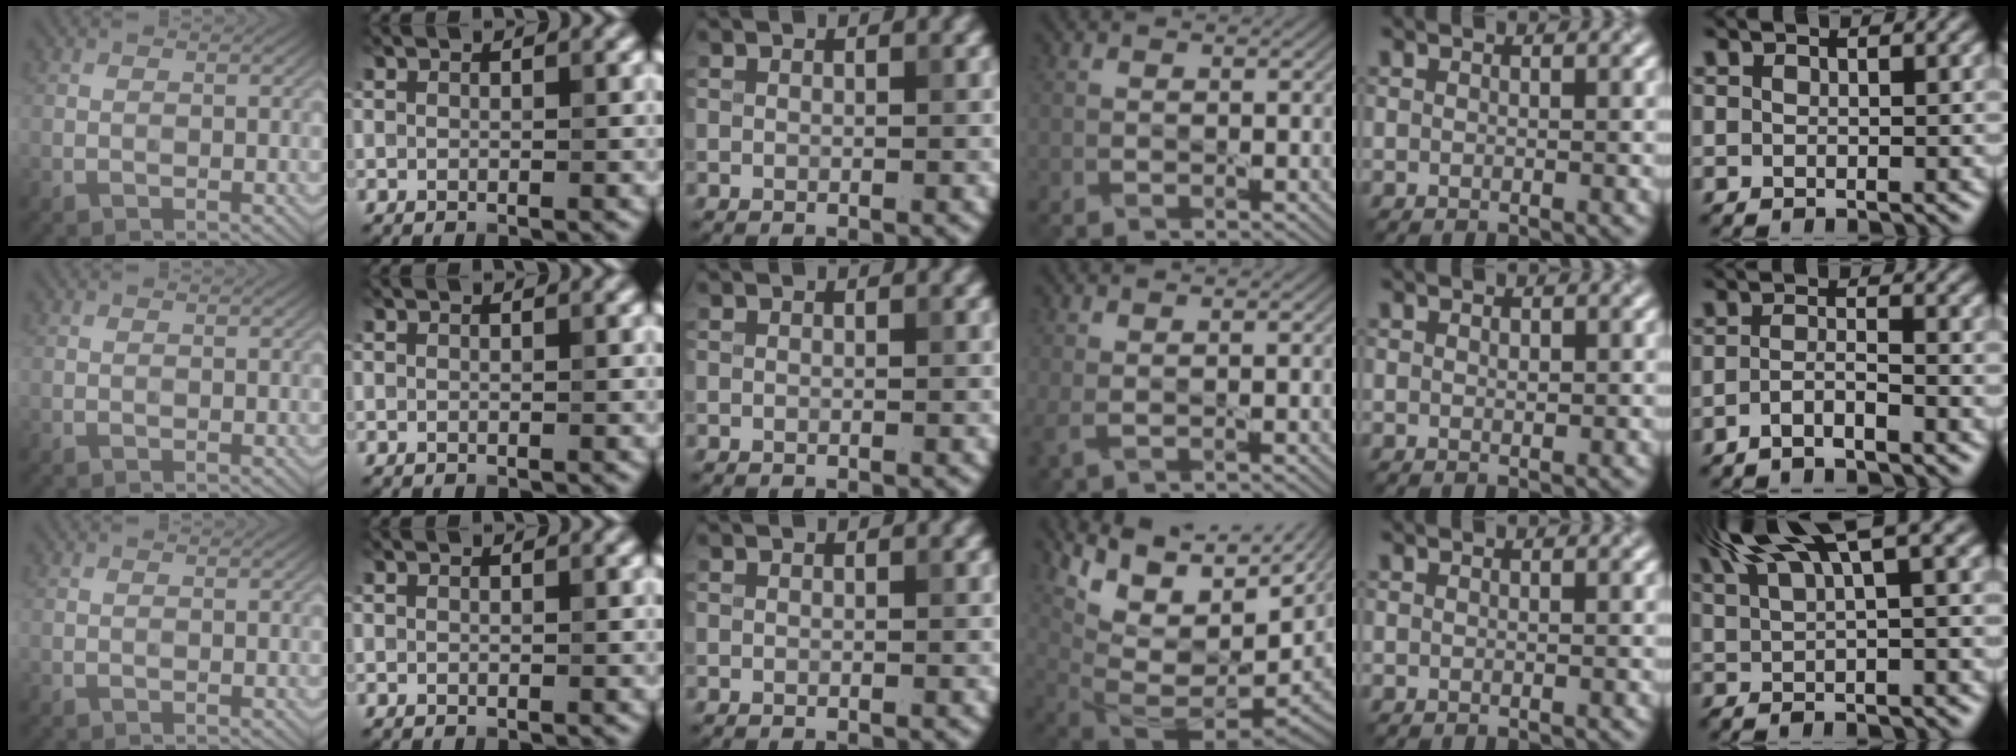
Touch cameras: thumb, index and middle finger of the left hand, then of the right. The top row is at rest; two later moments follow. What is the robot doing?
{"motion": "squeeze", "object": "sponge"}